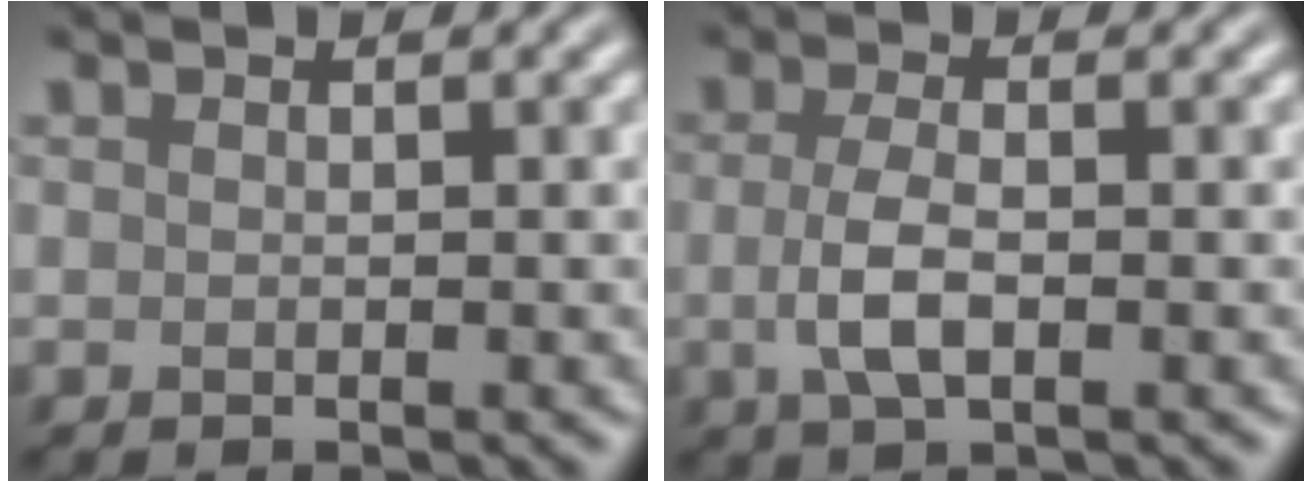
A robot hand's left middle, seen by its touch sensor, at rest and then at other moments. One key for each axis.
{"total": 3.2, "fx": -0.4, "fy": 1.3, "fz": 2.9, "tx": -0.065, "ty": -0.003, "tz": -0.011}